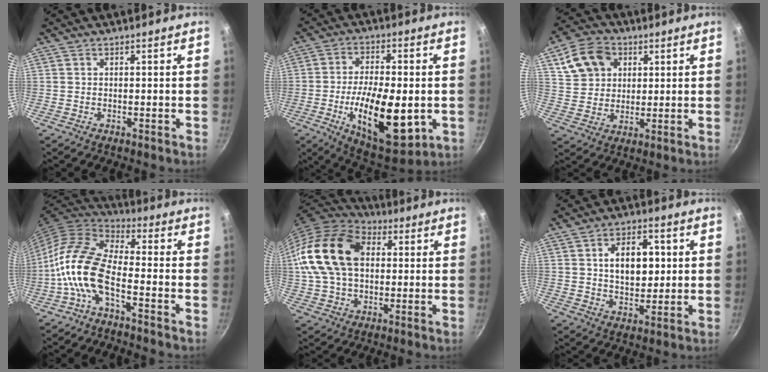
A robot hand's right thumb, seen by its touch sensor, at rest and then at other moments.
{"total": 18.4, "force": [-3.8, 7.9, 16.2], "torque": [-0.251, 0.001, -0.054]}
{"total": 11.3, "force": [4.4, 8.8, 5.4], "torque": [-0.080, 0.005, 0.079]}
{"total": 12.3, "force": [-4.6, 5.4, 10.1], "torque": [-0.199, 0.044, -0.106]}
{"total": 19.5, "force": [3.0, 13.5, 13.8], "torque": [-0.247, 0.023, 0.043]}
{"total": 10.5, "force": [1.8, 6.7, 7.9], "torque": [-0.093, 0.000, 0.028]}